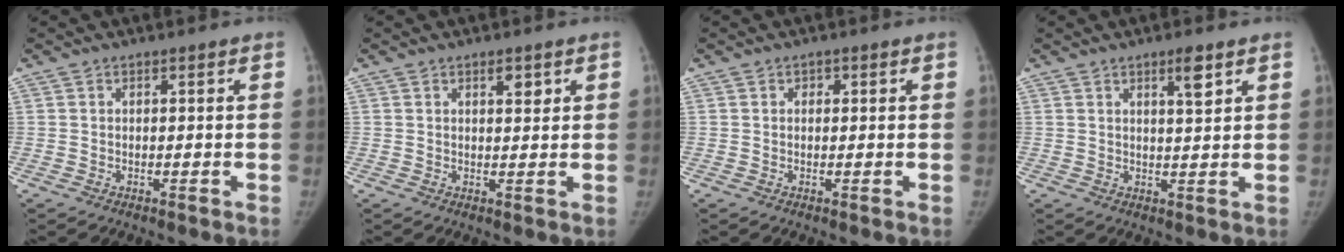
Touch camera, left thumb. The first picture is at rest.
{"total": 2.2, "force": [1.3, 0.9, 1.5], "torque": [-0.014, -0.006, 0.020]}
{"total": 0.8, "force": [0.2, 0.7, 0.3], "torque": [0.004, 0.002, 0.002]}
{"total": 3.7, "force": [2.2, 0.6, 3.0], "torque": [-0.043, -0.016, 0.036]}